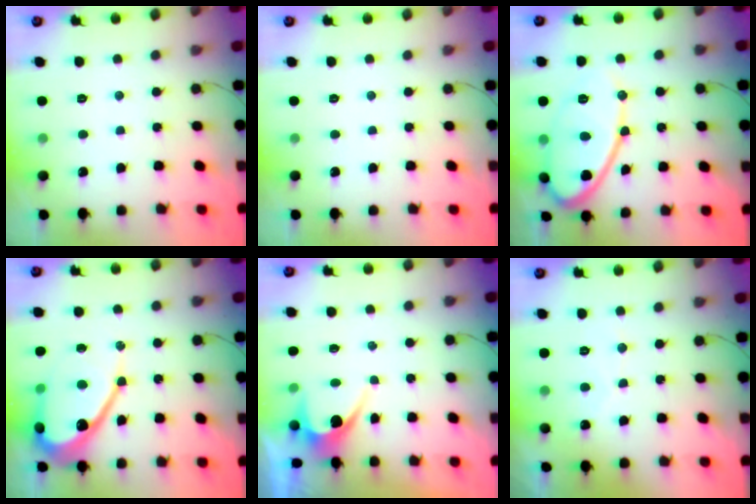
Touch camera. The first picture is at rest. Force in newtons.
{"total": 0.0}
{"total": 14.8, "press": 14.7, "slide": 0.9}
{"total": 14.7, "press": 14.7, "slide": 0.9}
{"total": 4.7, "press": 4.7, "slide": 0.3}
{"total": 3.0, "press": 3.0, "slide": 0.1}